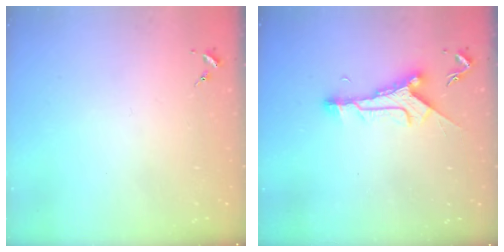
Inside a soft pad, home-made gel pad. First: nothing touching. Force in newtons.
{"total": 9.8, "press": 9.8, "slide": 0.6}